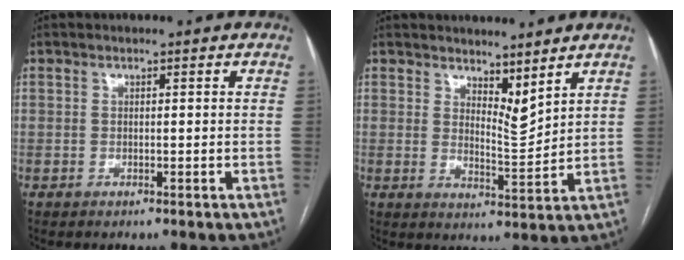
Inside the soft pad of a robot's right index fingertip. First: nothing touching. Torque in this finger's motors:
{"motor_torque": [-0.27, 0.23, -0.02, 0.00]}